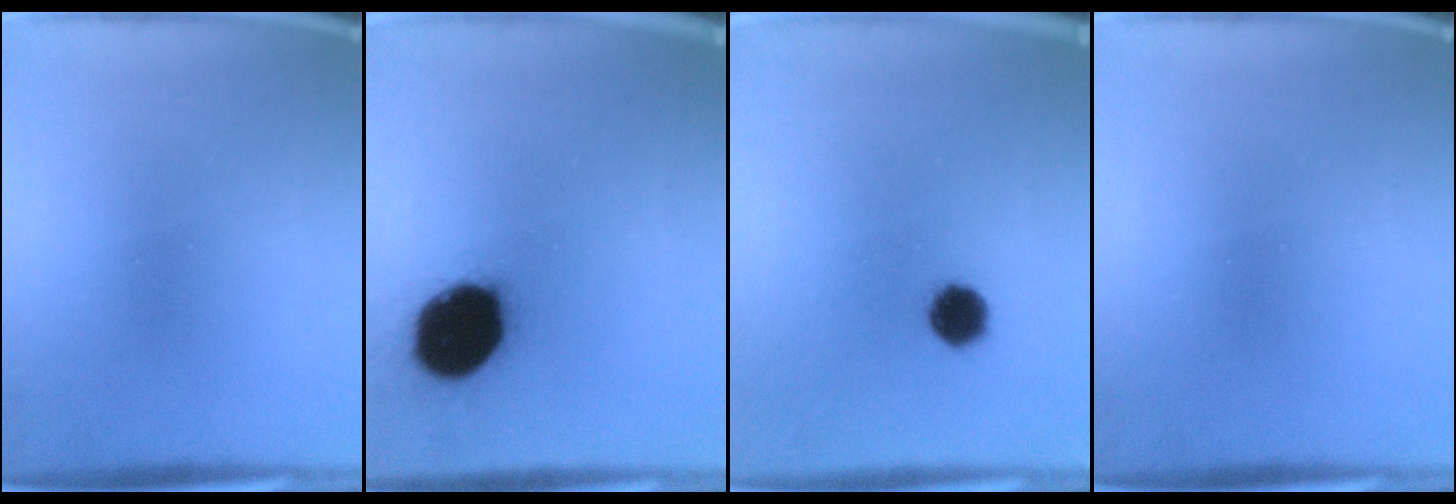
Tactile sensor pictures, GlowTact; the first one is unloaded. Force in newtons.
{"total": 19.4}
{"total": 5.1}
{"total": 0.0}